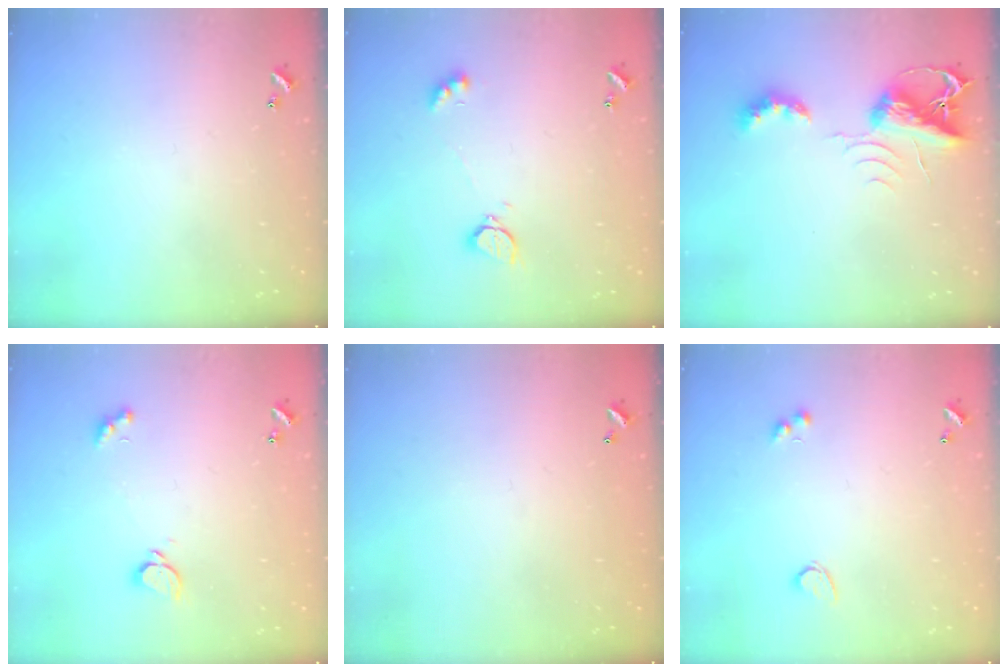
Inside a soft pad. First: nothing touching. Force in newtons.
{"total": 2.0, "press": 1.9, "slide": 0.5}
{"total": 7.3, "press": 7.2, "slide": 0.5}
{"total": 2.1, "press": 1.9, "slide": 0.9}
{"total": 2.7, "press": 2.7, "slide": 0.1}
{"total": 2.8, "press": 2.6, "slide": 1.2}